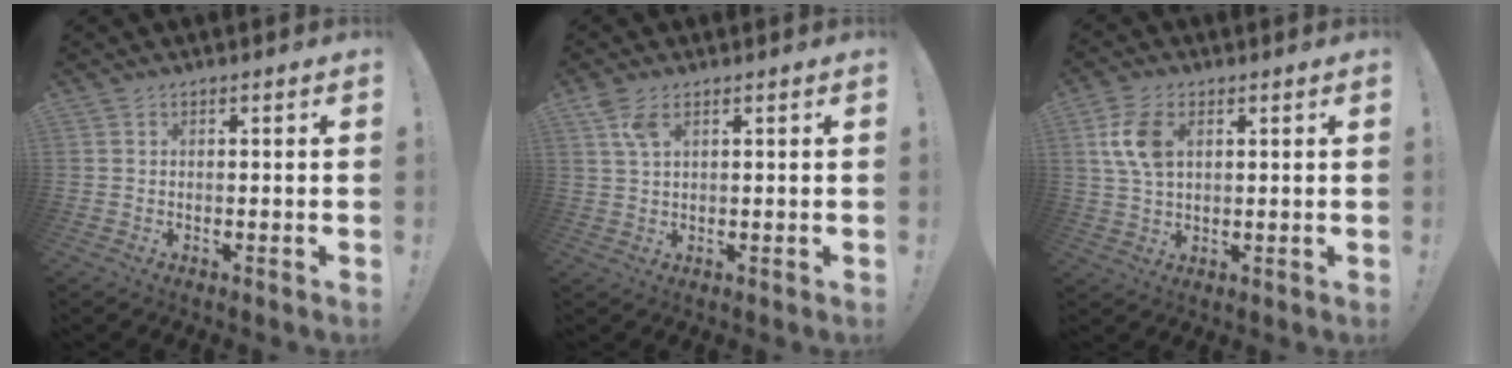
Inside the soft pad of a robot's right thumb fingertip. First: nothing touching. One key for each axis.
{"total": 4.6, "fx": 2.3, "fy": 1.9, "fz": 3.5, "tx": -0.069, "ty": -0.001, "tz": 0.042}
{"total": 8.8, "fx": 2.7, "fy": 5.2, "fz": 6.6, "tx": -0.135, "ty": 0.000, "tz": 0.049}